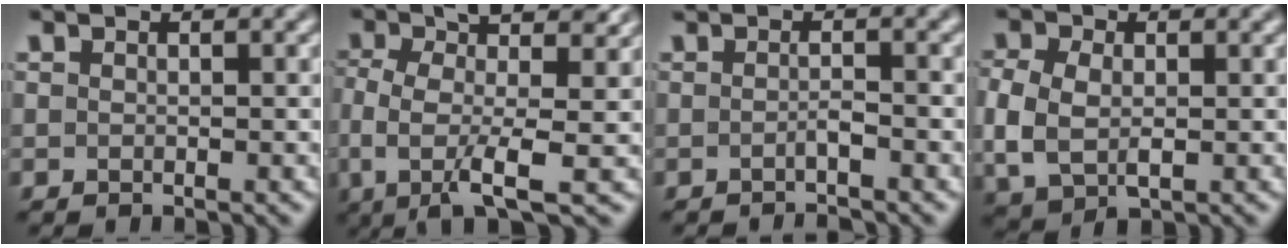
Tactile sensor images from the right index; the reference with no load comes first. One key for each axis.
{"total": 6.6, "fx": 0.3, "fy": 2.7, "fz": 6.0, "tx": -0.120, "ty": -0.017, "tz": 0.008}
{"total": 1.8, "fx": -1.3, "fy": -0.5, "fz": 1.1, "tx": -0.014, "ty": 0.001, "tz": -0.025}
{"total": 5.0, "fx": -0.3, "fy": 3.7, "fz": 3.3, "tx": -0.090, "ty": -0.022, "tz": 0.009}